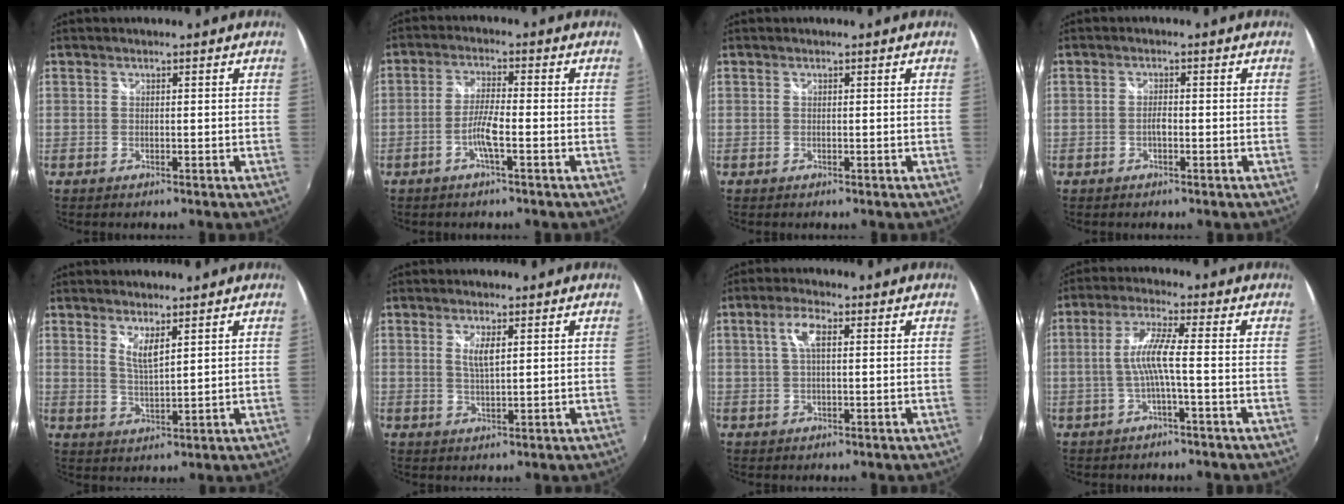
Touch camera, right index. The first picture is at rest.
{"total": 4.6, "force": [-2.0, 0.2, 4.1], "torque": [-0.086, 0.001, -0.040]}
{"total": 0.0}
{"total": 1.2, "force": [-0.6, 0.5, 1.0], "torque": [-0.020, 0.002, -0.012]}
{"total": 3.8, "force": [2.3, 0.7, 2.9], "torque": [-0.054, -0.010, 0.038]}
{"total": 3.3, "force": [1.1, 0.8, 3.0], "torque": [-0.056, -0.004, 0.019]}
{"total": 4.1, "force": [1.0, 1.3, 3.8], "torque": [-0.074, 0.008, 0.019]}
{"total": 6.1, "force": [-1.3, -0.3, 5.9], "torque": [-0.128, 0.003, -0.020]}